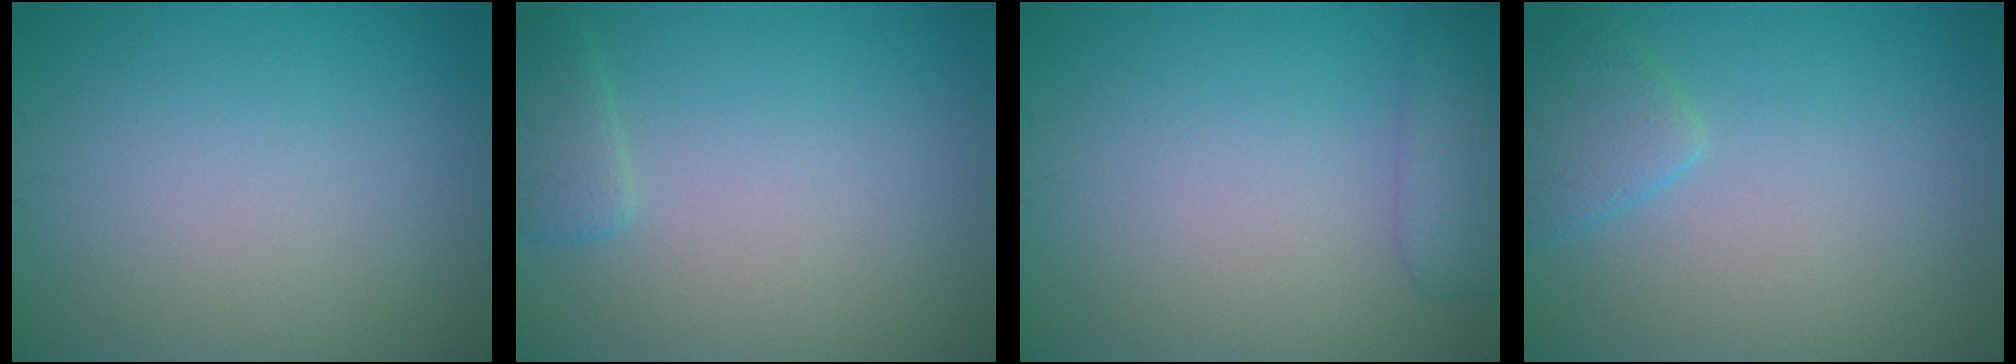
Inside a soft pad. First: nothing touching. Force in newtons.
{"total": 1.6, "press": 1.5, "slide": 0.2}
{"total": 2.8, "press": 2.8, "slide": 0.1}
{"total": 2.1, "press": 2.1, "slide": 0.2}